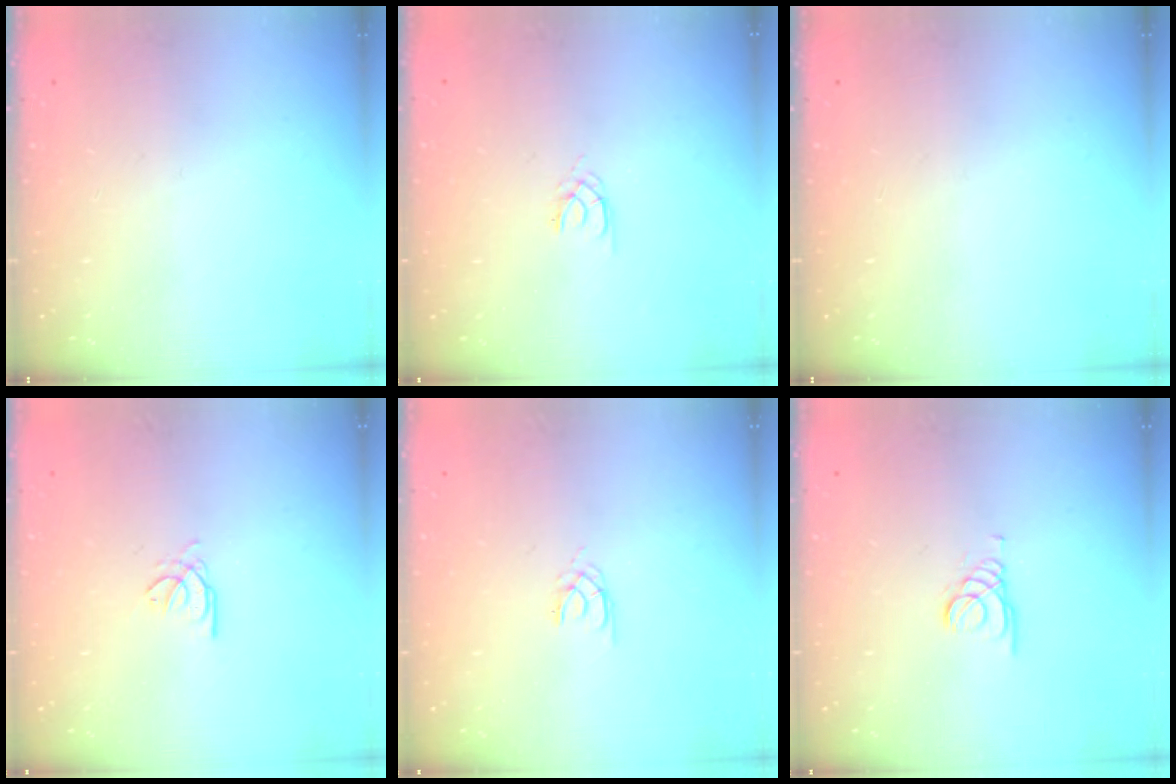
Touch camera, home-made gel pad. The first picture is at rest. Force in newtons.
{"total": 1.3, "press": 1.2, "slide": 0.3}
{"total": 0.0}
{"total": 2.7, "press": 2.7, "slide": 0.4}
{"total": 1.3, "press": 1.2, "slide": 0.3}
{"total": 1.5, "press": 1.5, "slide": 0.1}